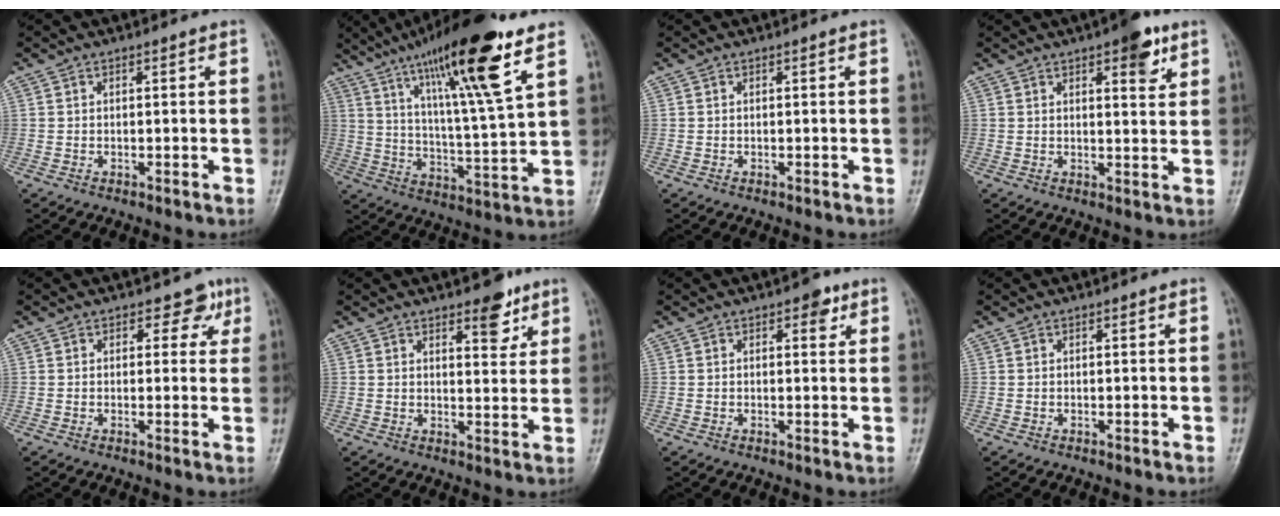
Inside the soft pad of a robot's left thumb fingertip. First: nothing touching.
{"total": 20.4, "force": [12.1, 2.4, 16.3], "torque": [-0.259, -0.050, 0.203]}
{"total": 0.0}
{"total": 6.5, "force": [3.6, 2.4, 4.9], "torque": [-0.047, -0.015, 0.042]}
{"total": 3.9, "force": [1.9, 2.9, 1.8], "torque": [0.013, -0.004, 0.018]}
{"total": 6.0, "force": [3.8, 2.7, 3.8], "torque": [-0.029, -0.022, 0.049]}
{"total": 2.7, "force": [1.4, 1.6, 1.7], "torque": [-0.007, -0.002, 0.014]}
{"total": 0.0}